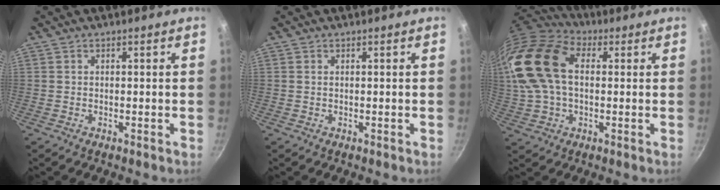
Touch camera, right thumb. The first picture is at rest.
{"total": 0.0}
{"total": 22.1, "force": [3.6, 14.2, 16.6], "torque": [-0.357, 0.027, 0.057]}